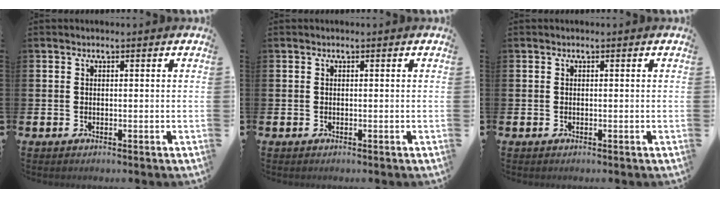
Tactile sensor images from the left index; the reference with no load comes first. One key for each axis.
{"total": 0.0}
{"total": 0.0}